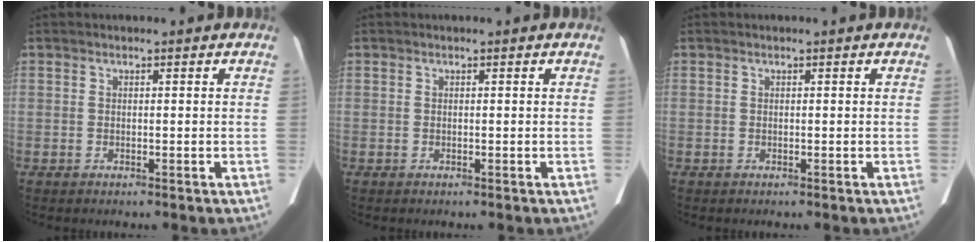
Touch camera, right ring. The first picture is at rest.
{"total": 0.0}
{"total": 0.0}